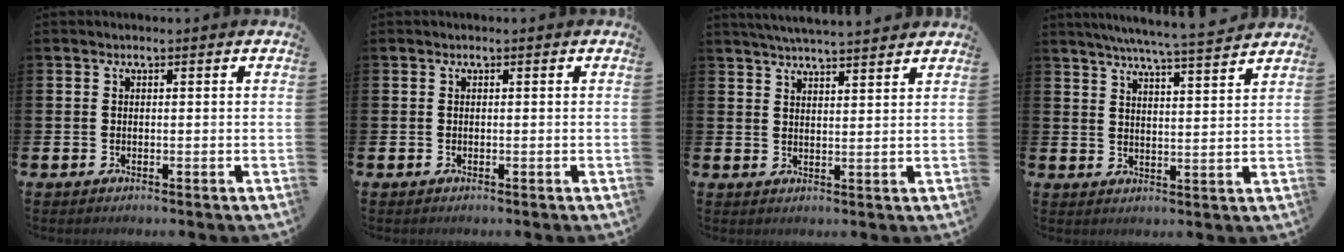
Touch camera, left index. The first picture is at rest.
{"total": 0.0}
{"total": 4.4, "force": [4.3, -0.3, 0.6], "torque": [-0.021, -0.020, 0.078]}
{"total": 6.4, "force": [6.1, -0.6, 2.0], "torque": [-0.045, -0.042, 0.103]}